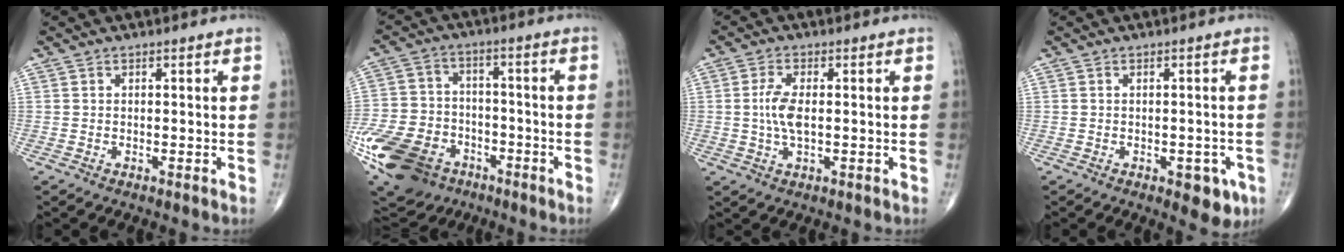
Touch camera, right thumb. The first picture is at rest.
{"total": 21.2, "force": [-10.3, 15.0, 11.0], "torque": [-0.249, 0.032, -0.172]}
{"total": 5.3, "force": [0.1, 2.2, 4.8], "torque": [-0.109, 0.002, 0.000]}
{"total": 5.3, "force": [-2.3, 2.7, 3.9], "torque": [-0.024, 0.002, -0.023]}